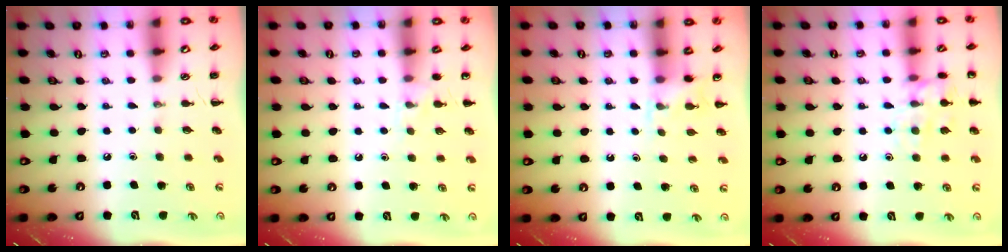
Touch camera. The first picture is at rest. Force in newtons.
{"total": 5.2, "press": 4.9, "slide": 1.7}
{"total": 4.3, "press": 4.1, "slide": 1.2}
{"total": 11.7, "press": 11.7, "slide": 0.7}